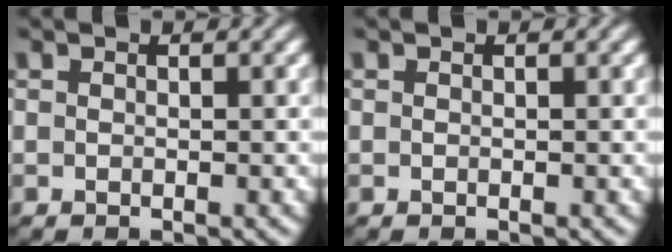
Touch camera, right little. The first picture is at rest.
{"total": 0.0}